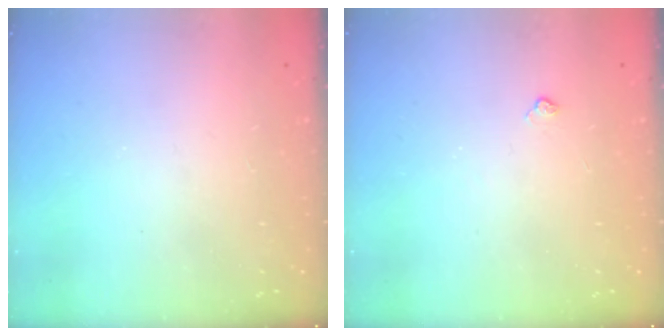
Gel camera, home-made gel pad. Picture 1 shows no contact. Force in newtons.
{"total": 2.7, "press": 2.7, "slide": 0.6}